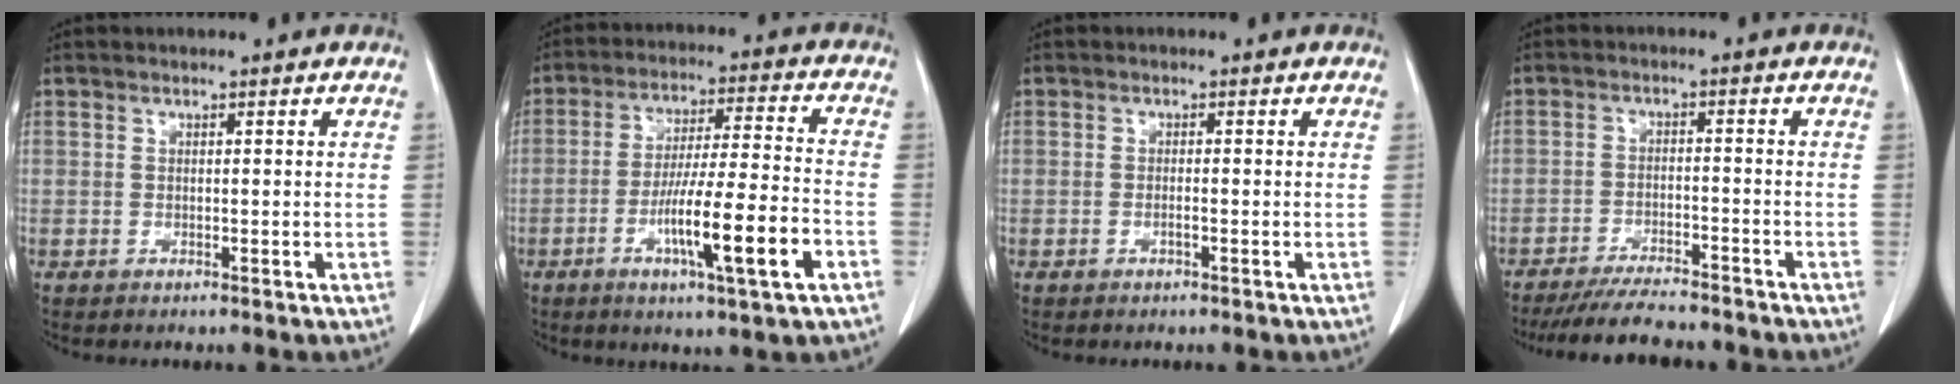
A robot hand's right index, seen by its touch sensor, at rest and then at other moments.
{"total": 13.2, "force": [-5.0, 0.3, 12.2], "torque": [-0.211, -0.008, -0.083]}
{"total": 0.8, "force": [-0.4, 0.1, 0.7], "torque": [-0.015, 0.001, -0.006]}
{"total": 9.9, "force": [-9.0, 1.5, 3.7], "torque": [-0.053, -0.010, -0.141]}